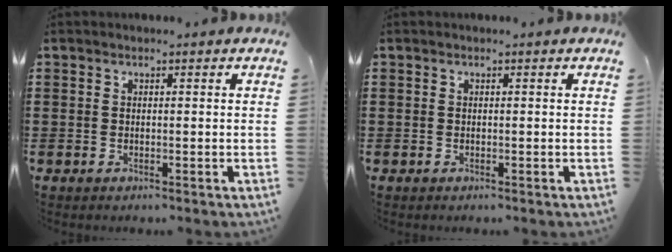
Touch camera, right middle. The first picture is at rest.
{"total": 0.0}